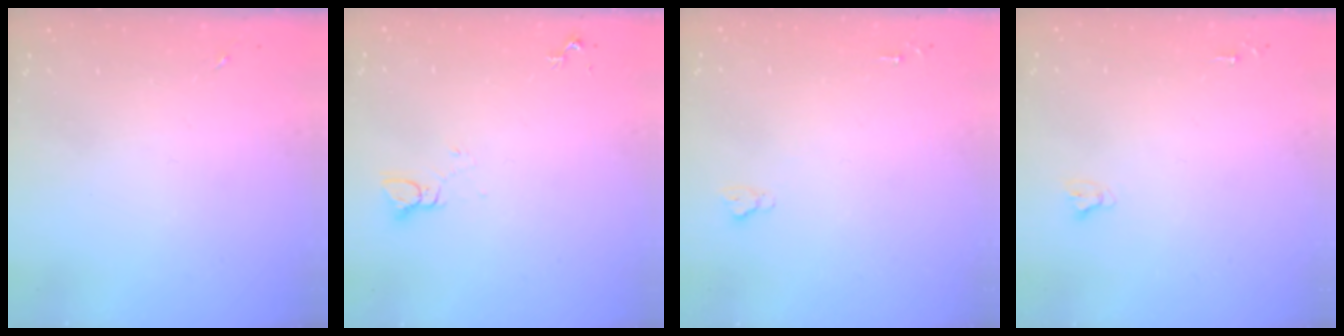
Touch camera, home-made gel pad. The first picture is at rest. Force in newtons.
{"total": 3.2, "press": 3.2, "slide": 0.2}
{"total": 2.6, "press": 2.5, "slide": 0.3}
{"total": 2.7, "press": 2.7, "slide": 0.2}